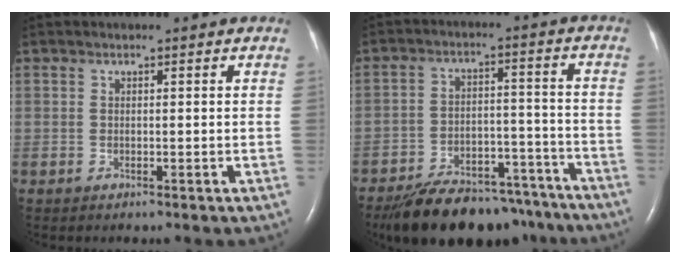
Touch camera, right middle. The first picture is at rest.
{"total": 18.4, "force": [-15.7, 6.6, 7.0], "torque": [-0.106, 0.010, -0.228]}